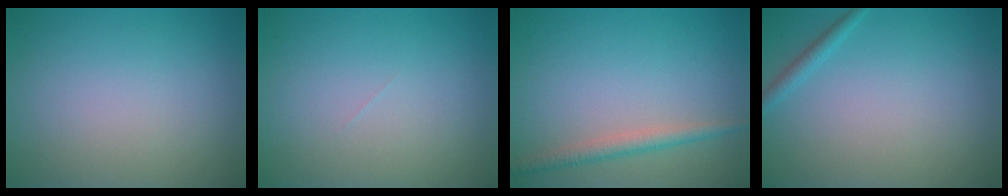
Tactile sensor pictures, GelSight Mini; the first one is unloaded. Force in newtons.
{"total": 0.0}
{"total": 2.1, "press": 2.1, "slide": 0.0}
{"total": 1.1, "press": 1.1, "slide": 0.1}